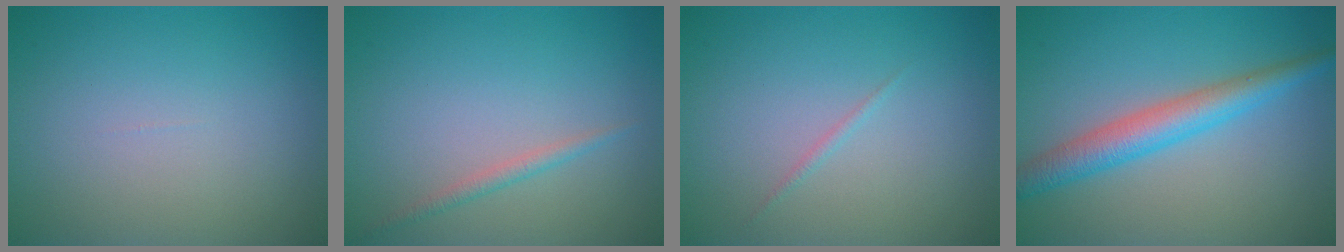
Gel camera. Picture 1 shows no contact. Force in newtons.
{"total": 1.1, "press": 1.1, "slide": 0.0}
{"total": 0.5, "press": 0.5, "slide": 0.0}
{"total": 4.2, "press": 4.2, "slide": 0.1}